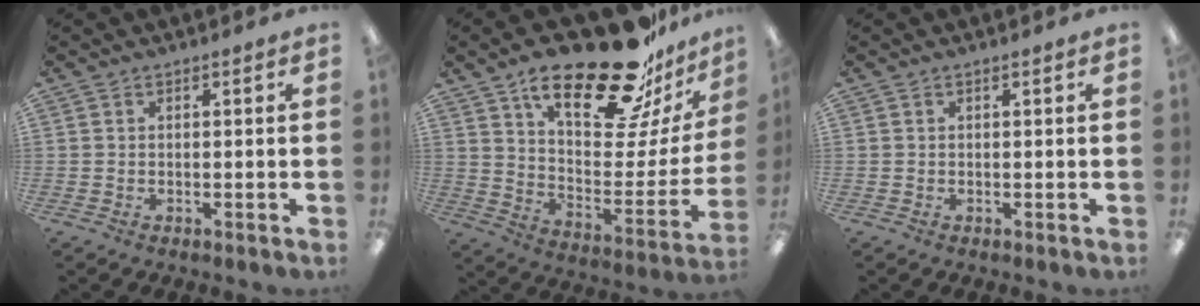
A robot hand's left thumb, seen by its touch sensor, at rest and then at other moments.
{"total": 27.7, "force": [19.8, 9.1, 17.1], "torque": [-0.255, -0.125, 0.327]}
{"total": 0.0}